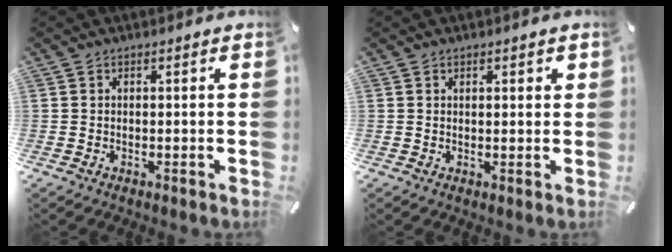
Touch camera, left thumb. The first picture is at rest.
{"total": 1.0, "force": [0.6, 0.7, 0.5], "torque": [-0.002, -0.001, 0.009]}